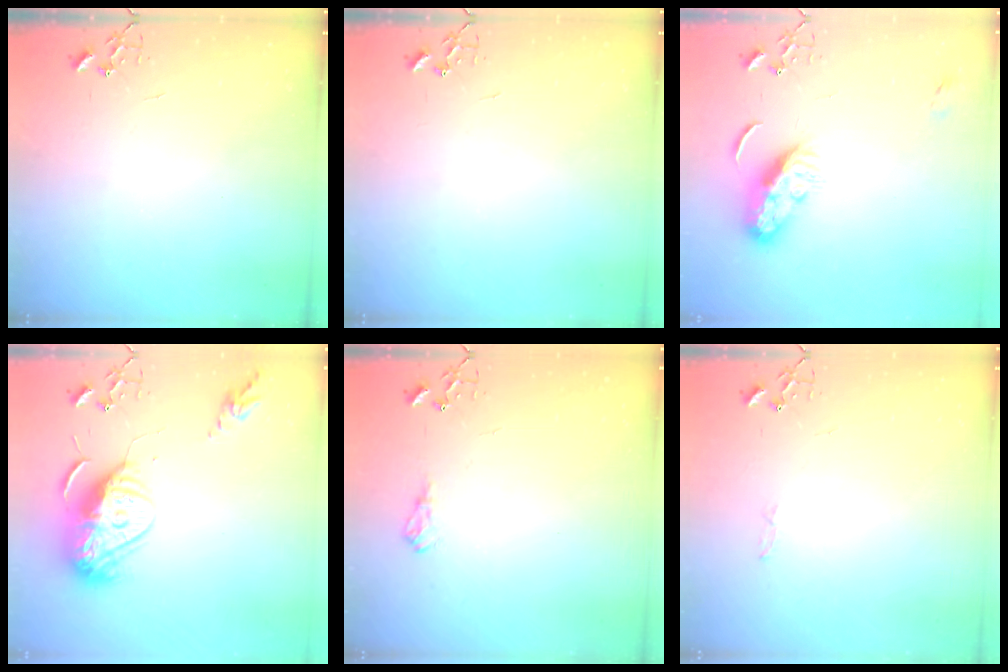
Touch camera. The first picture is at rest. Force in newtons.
{"total": 0.0}
{"total": 8.8, "press": 8.8, "slide": 0.5}
{"total": 14.7, "press": 14.6, "slide": 1.3}
{"total": 8.2, "press": 8.2, "slide": 0.9}
{"total": 2.8, "press": 2.8, "slide": 0.4}